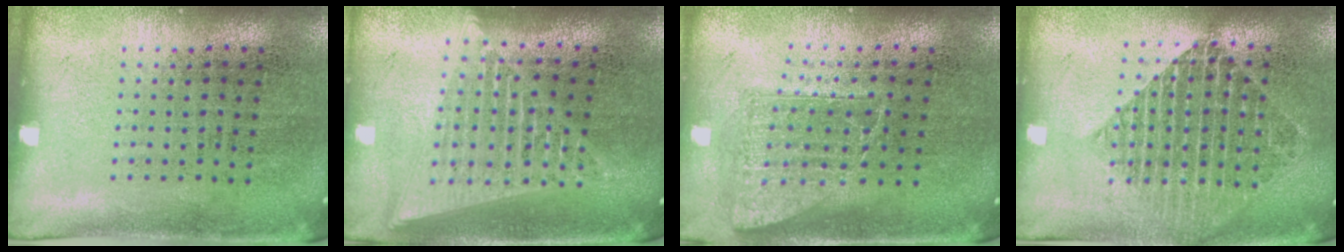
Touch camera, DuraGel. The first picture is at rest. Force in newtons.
{"total": 1.9, "press": 1.6, "slide": 1.0}
{"total": 1.3, "press": 1.0, "slide": 0.8}
{"total": 1.8, "press": 1.6, "slide": 1.0}